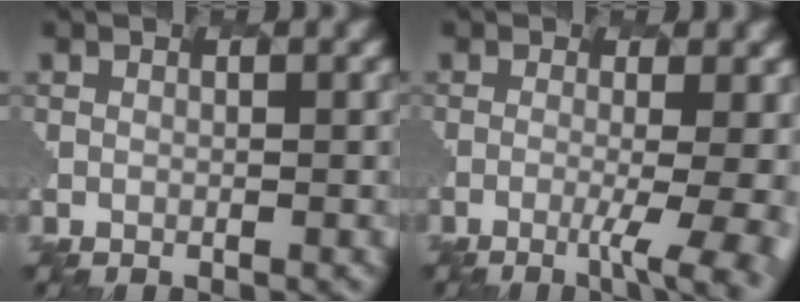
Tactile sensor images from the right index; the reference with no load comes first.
{"total": 4.9, "force": [-1.5, 1.2, 4.5], "torque": [-0.072, -0.014, -0.018]}